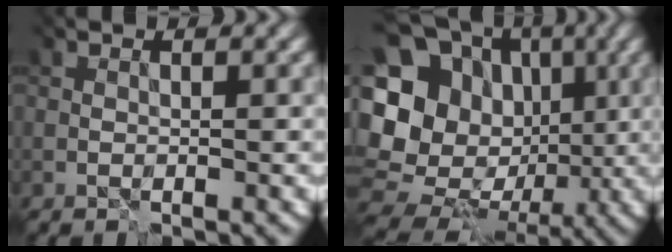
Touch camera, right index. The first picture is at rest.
{"total": 18.8, "force": [2.7, 16.8, 8.2], "torque": [-0.191, 0.036, 0.034]}